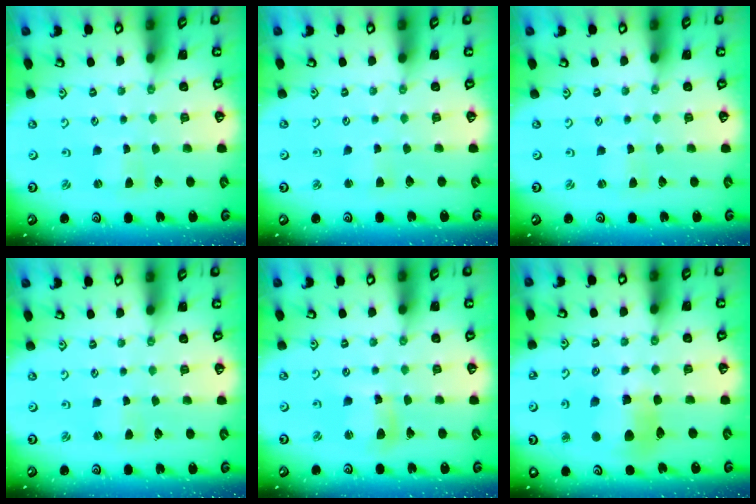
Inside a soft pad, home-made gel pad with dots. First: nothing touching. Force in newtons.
{"total": 3.0, "press": 3.0, "slide": 0.3}
{"total": 0.7, "press": 0.7, "slide": 0.2}
{"total": 1.3, "press": 1.3, "slide": 0.4}
{"total": 8.0, "press": 7.9, "slide": 1.4}
{"total": 11.3, "press": 11.1, "slide": 1.7}